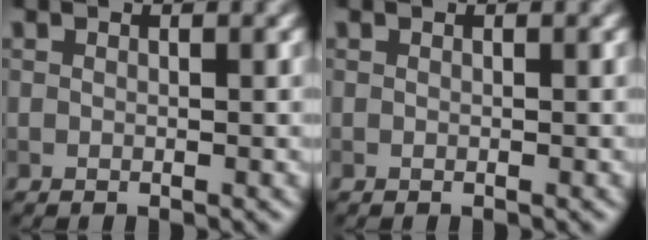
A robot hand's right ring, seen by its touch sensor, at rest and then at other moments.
{"total": 0.0}